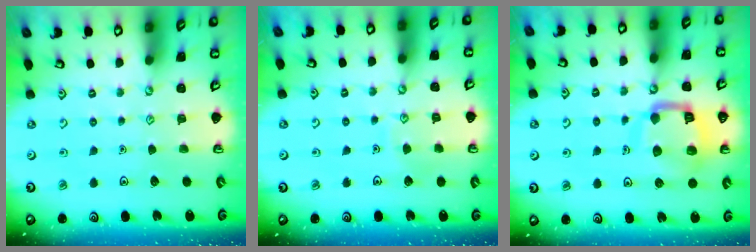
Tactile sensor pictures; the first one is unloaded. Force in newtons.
{"total": 5.6, "press": 5.6, "slide": 0.5}
{"total": 14.5, "press": 14.4, "slide": 1.5}